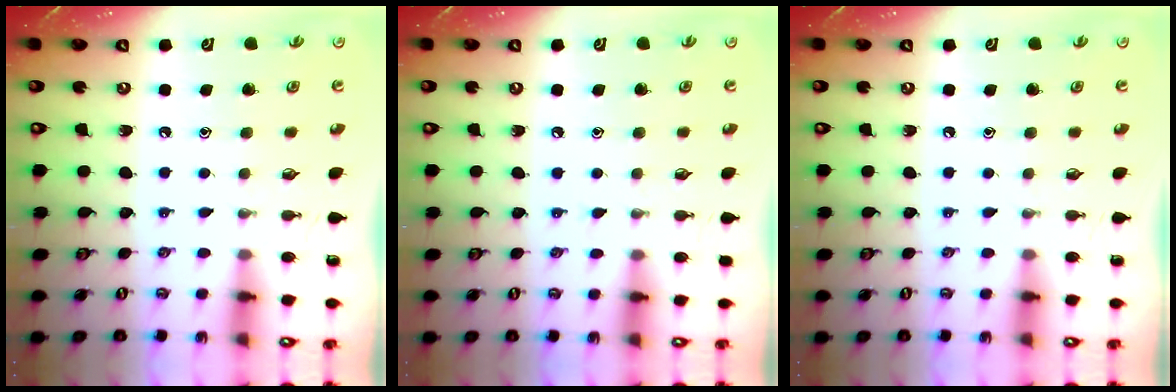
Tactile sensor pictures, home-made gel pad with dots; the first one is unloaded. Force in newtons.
{"total": 3.5, "press": 3.5, "slide": 0.5}
{"total": 0.0}